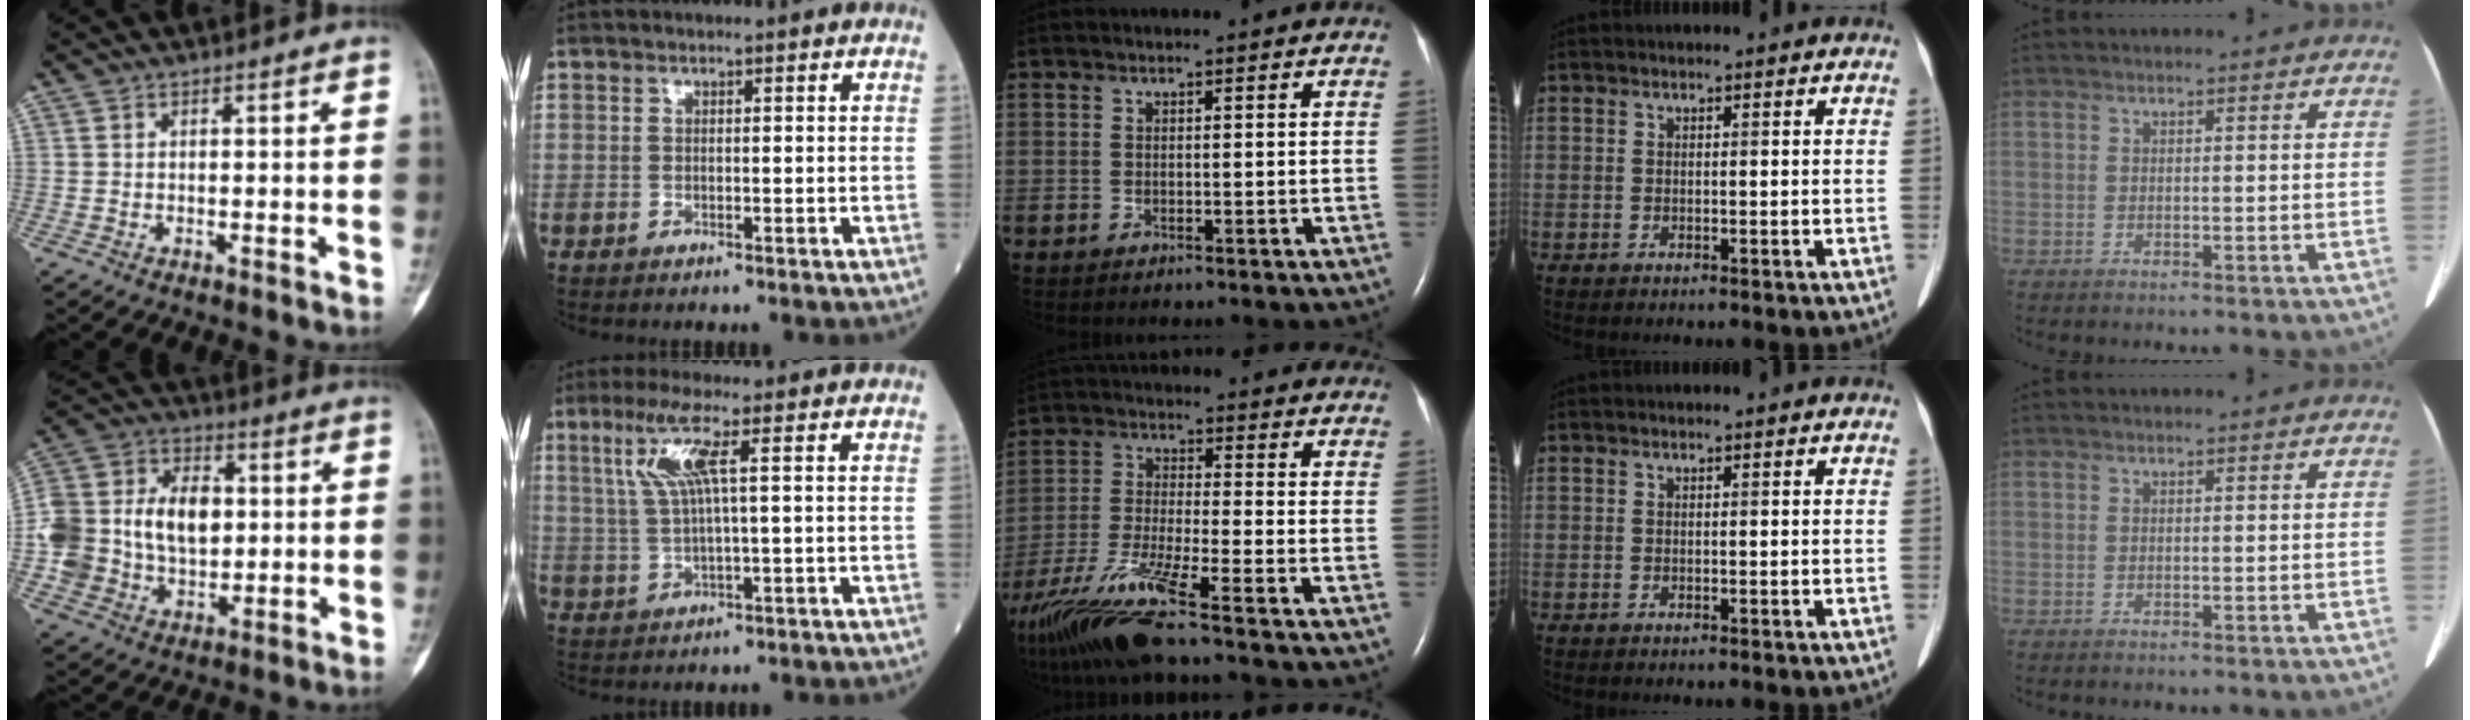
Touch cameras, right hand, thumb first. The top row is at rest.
{"thumb": {"total": 18.4, "force": [0.2, 13.5, 12.5], "torque": [-0.225, 0.025, 0.011]}, "index": {"total": 6.0, "force": [2.2, -0.3, 5.6], "torque": [-0.121, 0.010, 0.049]}, "middle": {"total": 13.0, "force": [-9.5, -0.6, 8.9], "torque": [-0.185, -0.034, -0.178]}}